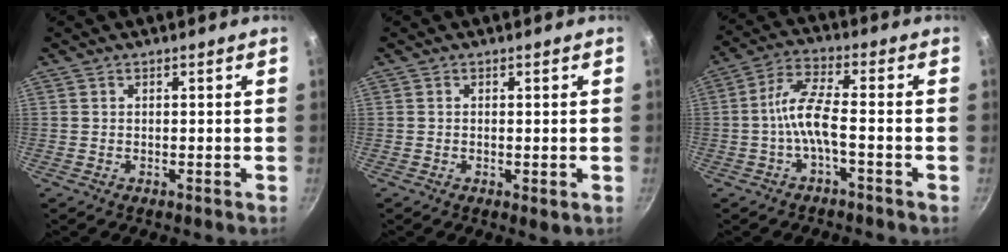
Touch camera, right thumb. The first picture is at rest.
{"total": 1.3, "force": [-0.1, 0.5, 1.2], "torque": [-0.018, -0.005, -0.003]}
{"total": 7.1, "force": [-2.4, 2.0, 6.3], "torque": [-0.142, 0.032, -0.054]}